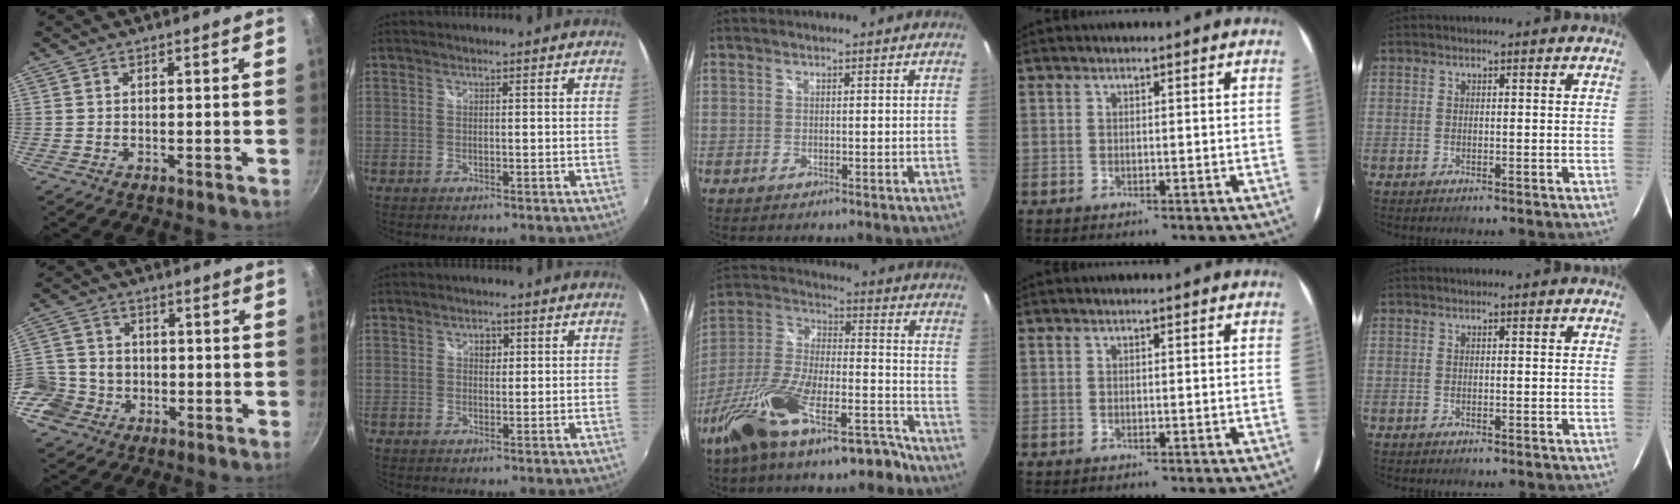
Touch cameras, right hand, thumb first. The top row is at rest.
{"thumb": {"total": 10.8, "force": [-3.6, 9.5, 3.8], "torque": [-0.059, 0.035, -0.075]}, "index": {"total": 1.7, "force": [0.5, 1.4, 0.8], "torque": [-0.009, 0.005, 0.007]}, "middle": {"total": 21.7, "force": [-15.2, 7.5, 13.5], "torque": [-0.256, 0.003, -0.256]}}